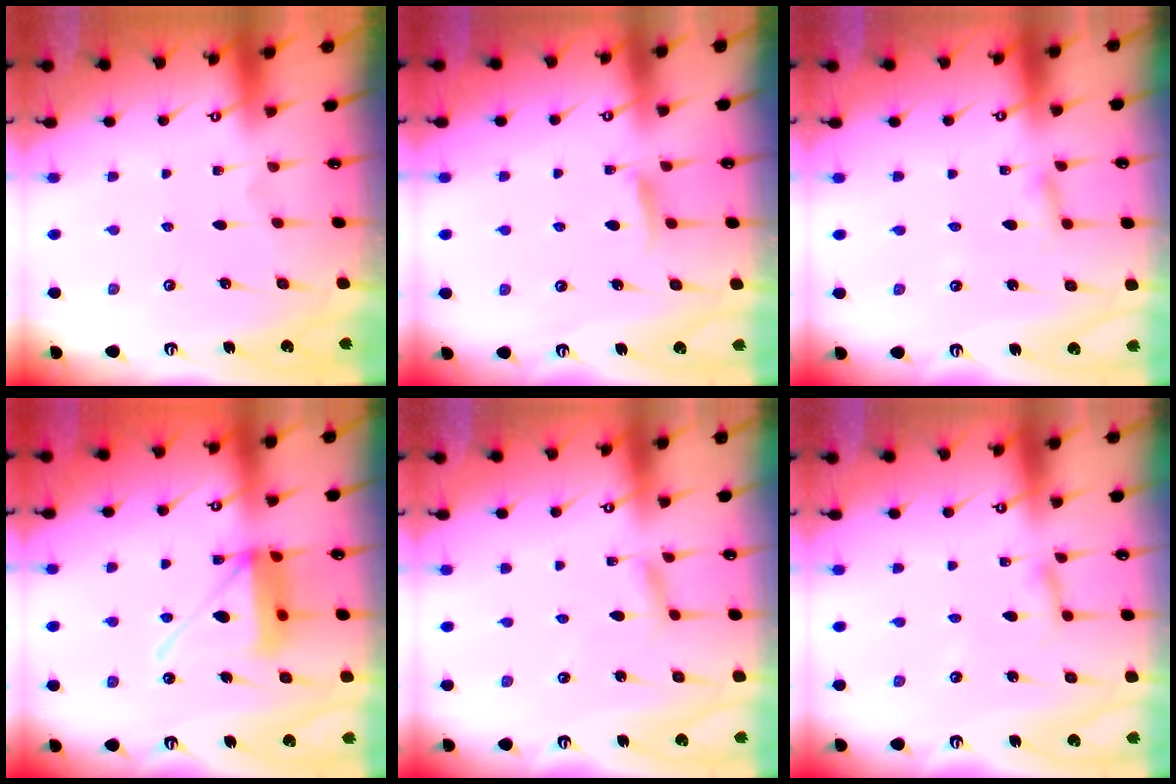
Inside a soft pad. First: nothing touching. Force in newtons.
{"total": 5.8, "press": 5.7, "slide": 0.9}
{"total": 2.7, "press": 2.7, "slide": 0.3}
{"total": 14.5, "press": 14.4, "slide": 1.9}
{"total": 2.3, "press": 2.3, "slide": 0.1}
{"total": 2.7, "press": 2.7, "slide": 0.1}